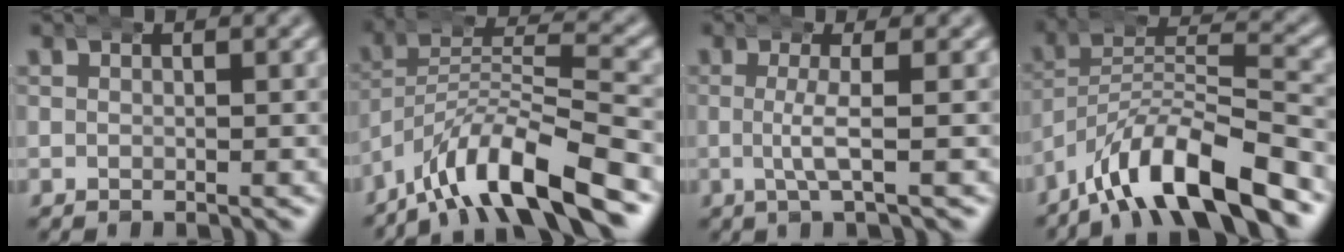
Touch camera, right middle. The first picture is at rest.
{"total": 8.9, "force": [-5.6, 3.5, 5.9], "torque": [-0.098, -0.018, -0.089]}
{"total": 2.5, "force": [0.0, -0.3, 2.4], "torque": [-0.046, 0.001, -0.002]}
{"total": 9.0, "force": [-5.3, 4.0, 6.1], "torque": [-0.104, -0.018, -0.082]}